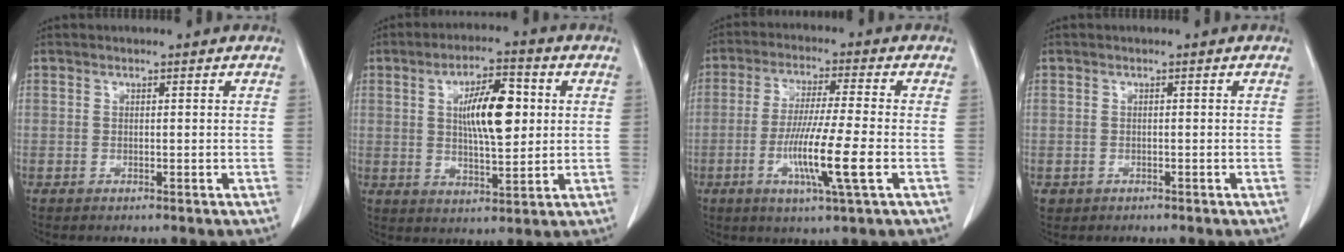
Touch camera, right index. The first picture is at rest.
{"total": 10.3, "force": [1.9, 3.0, 9.7], "torque": [-0.166, 0.009, 0.033]}
{"total": 9.5, "force": [-2.6, -0.5, 9.2], "torque": [-0.176, -0.017, -0.048]}
{"total": 1.1, "force": [-0.5, 1.0, 0.1], "torque": [-0.006, 0.004, -0.003]}